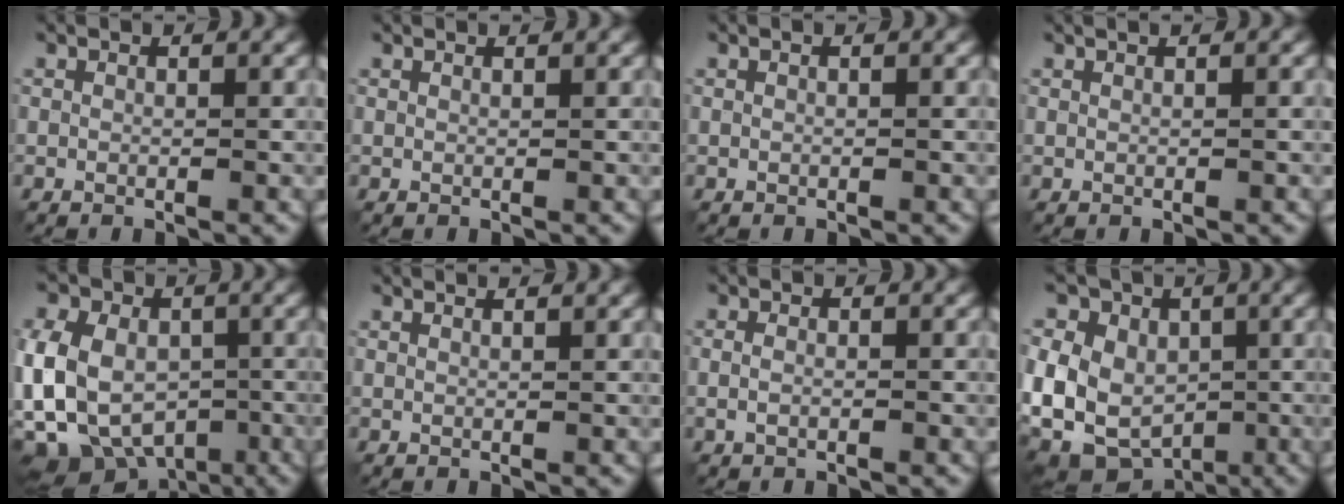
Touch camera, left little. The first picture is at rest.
{"total": 0.6, "force": [0.5, 0.1, 0.3], "torque": [-0.004, 0.001, 0.000]}
{"total": 0.0}
{"total": 1.0, "force": [0.6, 0.3, 0.7], "torque": [-0.004, -0.001, 0.001]}
{"total": 14.0, "force": [-3.8, 11.1, 7.6], "torque": [-0.165, -0.013, -0.084]}
{"total": 1.7, "force": [1.2, 0.6, 1.0], "torque": [0.002, 0.006, -0.003]}
{"total": 1.2, "force": [-0.5, 0.6, 0.9], "torque": [-0.018, -0.003, -0.008]}
{"total": 14.6, "force": [-1.9, 12.5, 7.3], "torque": [-0.166, 0.017, -0.059]}